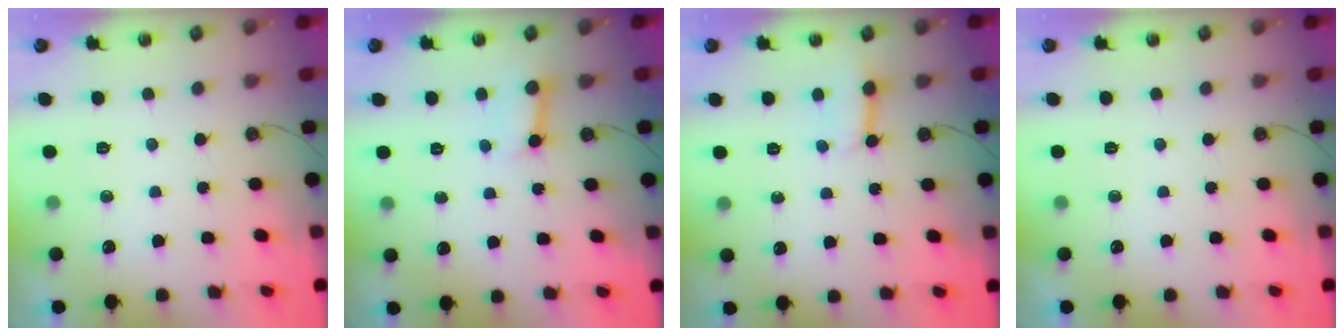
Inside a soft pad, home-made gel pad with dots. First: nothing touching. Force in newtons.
{"total": 3.6, "press": 3.6, "slide": 0.2}
{"total": 3.0, "press": 2.9, "slide": 0.4}
{"total": 0.0}